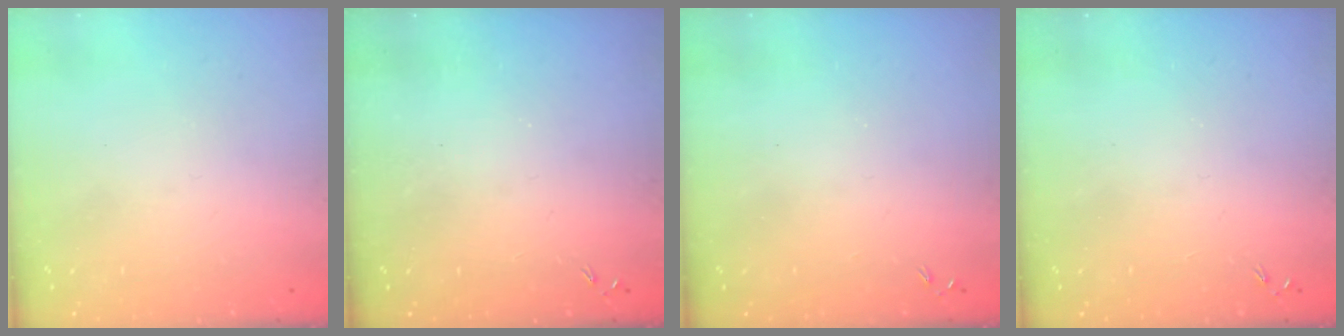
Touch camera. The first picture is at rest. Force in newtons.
{"total": 0.0}
{"total": 0.0}
{"total": 0.0}